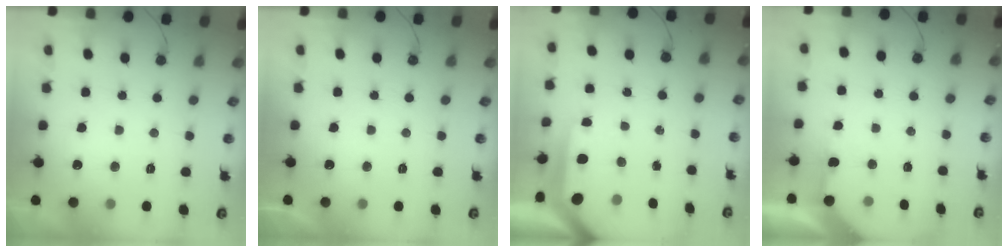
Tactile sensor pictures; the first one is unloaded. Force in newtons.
{"total": 0.0}
{"total": 7.4, "press": 7.4, "slide": 0.7}
{"total": 2.8, "press": 2.8, "slide": 0.4}